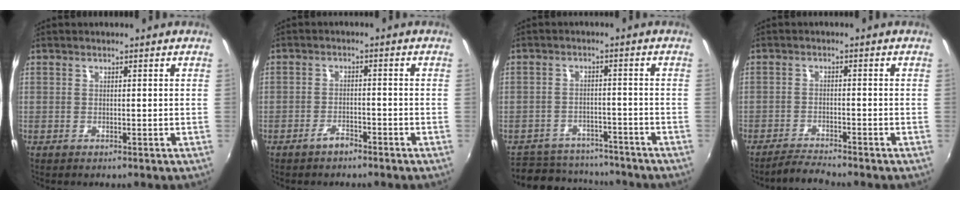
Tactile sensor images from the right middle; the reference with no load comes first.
{"total": 2.6, "force": [-2.2, 0.8, 1.0], "torque": [-0.028, 0.004, -0.037]}
{"total": 10.1, "force": [-8.6, 5.0, 1.7], "torque": [-0.053, 0.024, -0.117]}
{"total": 3.6, "force": [-3.5, -0.3, 0.7], "torque": [-0.031, -0.006, -0.070]}